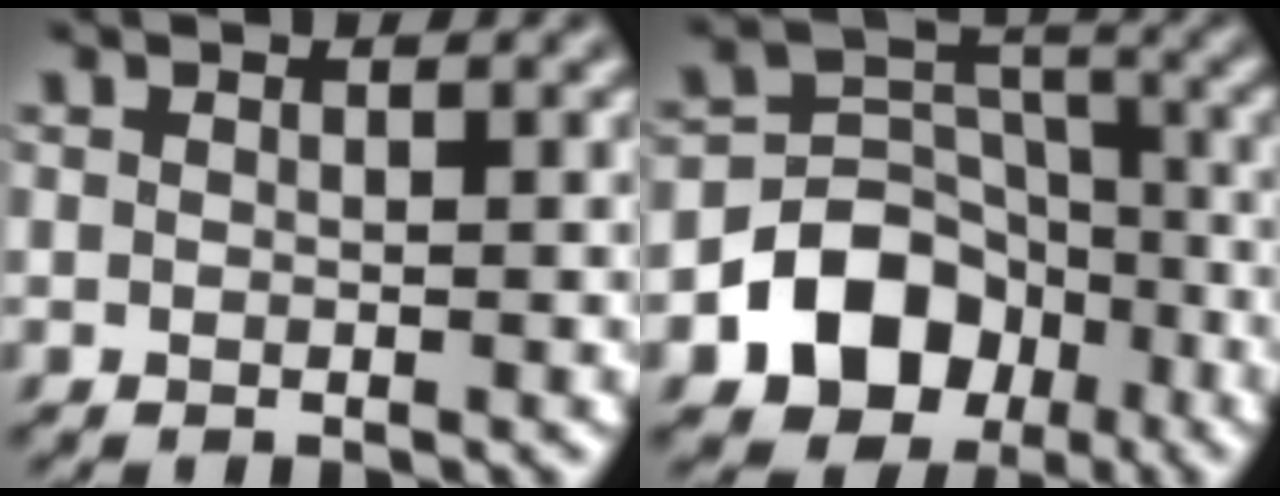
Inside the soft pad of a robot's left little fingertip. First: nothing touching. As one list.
[{"total": 8.6, "force": [-4.2, 6.5, 3.6], "torque": [-0.047, 0.005, -0.090]}]